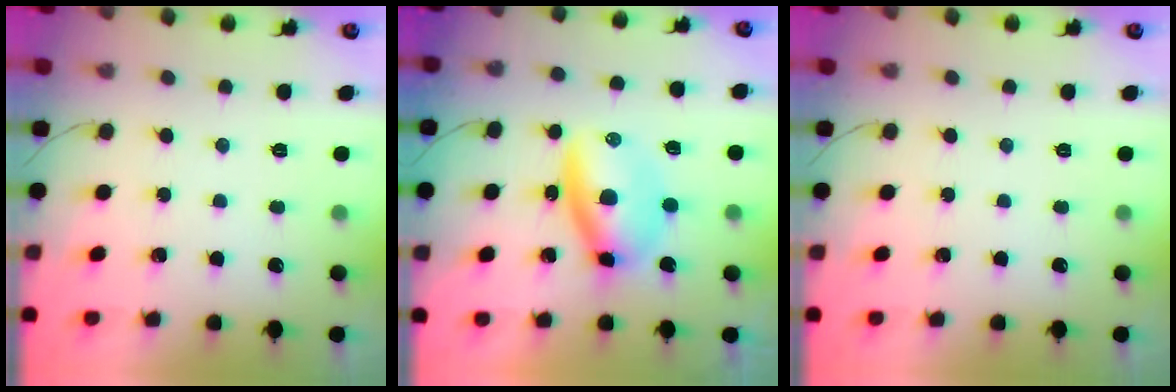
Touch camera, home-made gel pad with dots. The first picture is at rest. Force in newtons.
{"total": 6.7, "press": 6.5, "slide": 1.9}
{"total": 0.0}